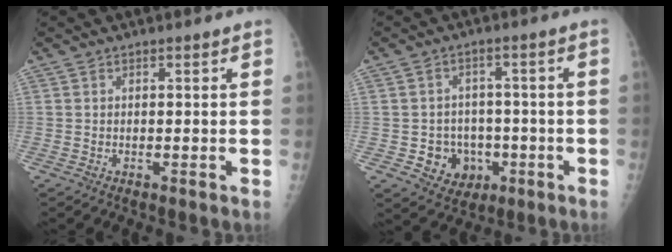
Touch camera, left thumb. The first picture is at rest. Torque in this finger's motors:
{"motor_torque": [-0.09, 0.10, 0.00, 0.01, 0.00]}